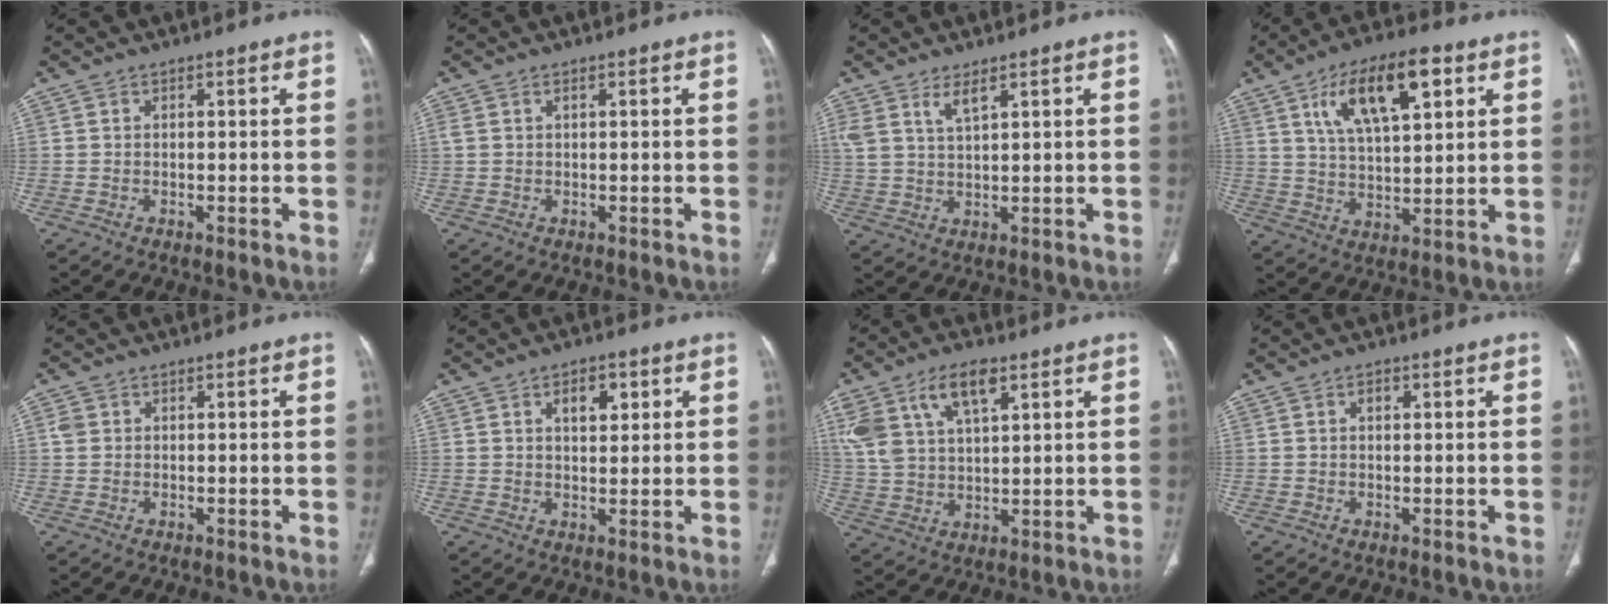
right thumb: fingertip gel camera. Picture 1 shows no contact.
{"total": 1.1, "force": [0.5, 0.5, 0.8], "torque": [-0.022, 0.011, 0.015]}
{"total": 4.4, "force": [2.9, 1.4, 3.0], "torque": [-0.065, -0.013, 0.065]}
{"total": 14.8, "force": [6.4, 6.0, 11.9], "torque": [-0.182, -0.010, 0.111]}
{"total": 1.6, "force": [0.4, 1.4, 0.7], "torque": [-0.012, 0.003, 0.009]}
{"total": 5.1, "force": [2.1, 2.8, 3.6], "torque": [-0.038, -0.008, 0.032]}
{"total": 13.0, "force": [6.6, 6.6, 9.2], "torque": [-0.177, -0.005, 0.131]}
{"total": 1.5, "force": [0.5, 0.9, 1.1], "torque": [-0.015, 0.002, 0.009]}